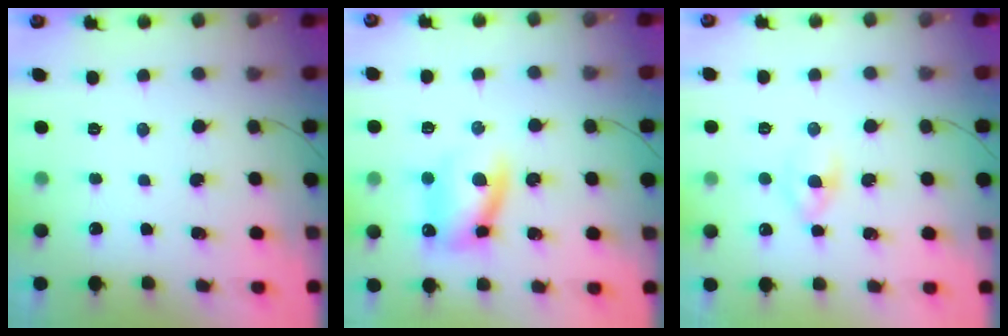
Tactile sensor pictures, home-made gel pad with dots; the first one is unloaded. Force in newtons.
{"total": 12.2, "press": 12.0, "slide": 2.3}
{"total": 2.4, "press": 2.1, "slide": 1.2}